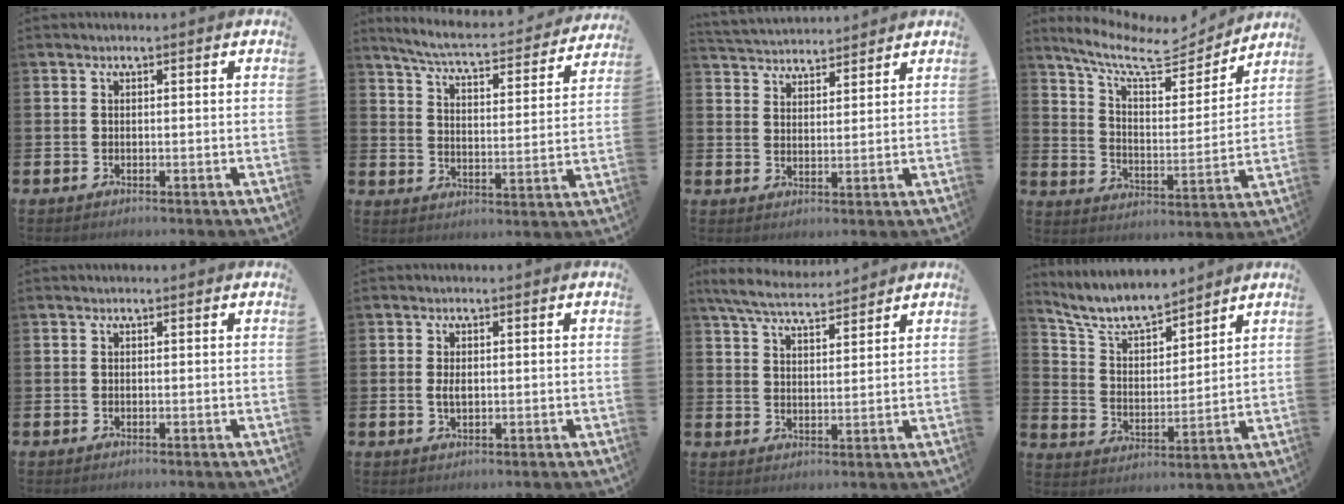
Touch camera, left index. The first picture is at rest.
{"total": 6.1, "force": [5.6, 0.6, 2.5], "torque": [-0.079, -0.040, 0.091]}
{"total": 3.9, "force": [3.9, 0.6, -0.3], "torque": [-0.017, -0.020, 0.072]}
{"total": 10.2, "force": [8.7, 3.0, 4.5], "torque": [-0.111, -0.053, 0.147]}
{"total": 0.0}
{"total": 1.9, "force": [0.1, 1.0, 1.6], "torque": [-0.023, 0.002, -0.002]}
{"total": 6.2, "force": [5.9, 0.8, 1.8], "torque": [-0.057, -0.021, 0.108]}
{"total": 7.5, "force": [6.8, 1.8, 2.6], "torque": [-0.085, -0.037, 0.120]}